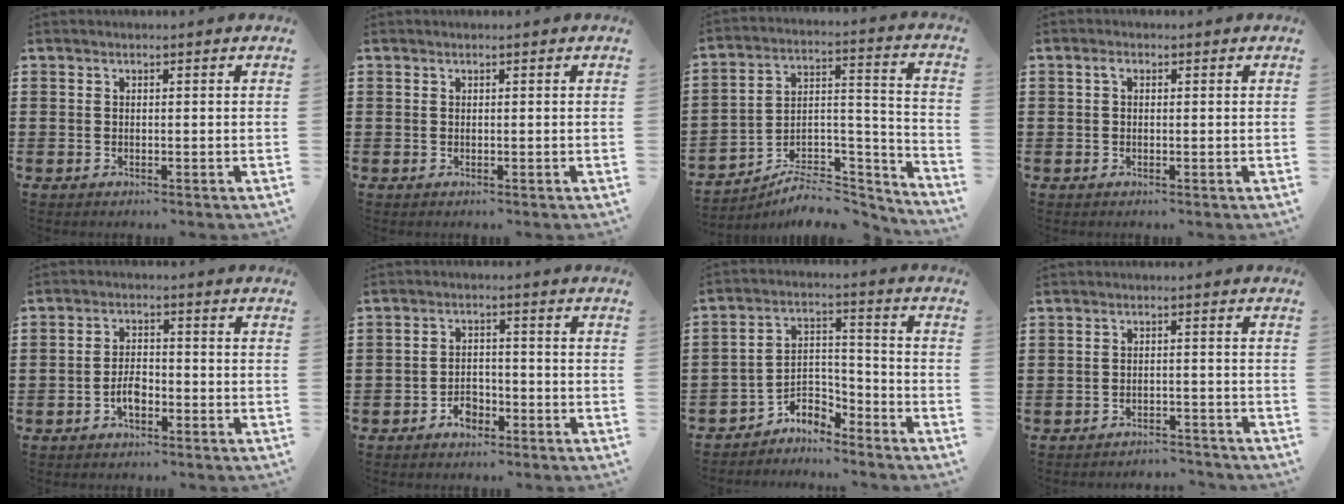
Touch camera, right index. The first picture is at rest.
{"total": 0.0}
{"total": 6.6, "force": [-5.7, 2.5, 2.3], "torque": [-0.029, 0.013, -0.106]}
{"total": 1.2, "force": [0.2, 0.8, 0.9], "torque": [-0.019, 0.007, 0.002]}
{"total": 3.5, "force": [-1.7, 1.9, 2.4], "torque": [-0.059, 0.002, -0.036]}
{"total": 3.3, "force": [-2.2, 1.9, 1.4], "torque": [-0.027, 0.005, -0.045]}
{"total": 5.1, "force": [-4.6, 1.8, 1.3], "torque": [-0.034, 0.002, -0.096]}
{"total": 2.5, "force": [-2.5, 0.1, 0.1], "torque": [-0.006, -0.001, -0.052]}